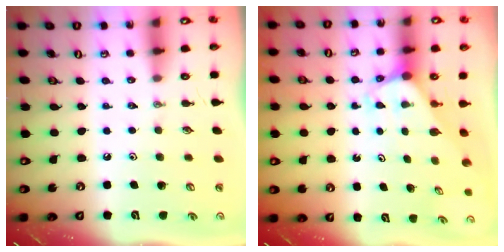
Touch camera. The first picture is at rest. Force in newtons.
{"total": 2.0, "press": 2.0, "slide": 0.1}